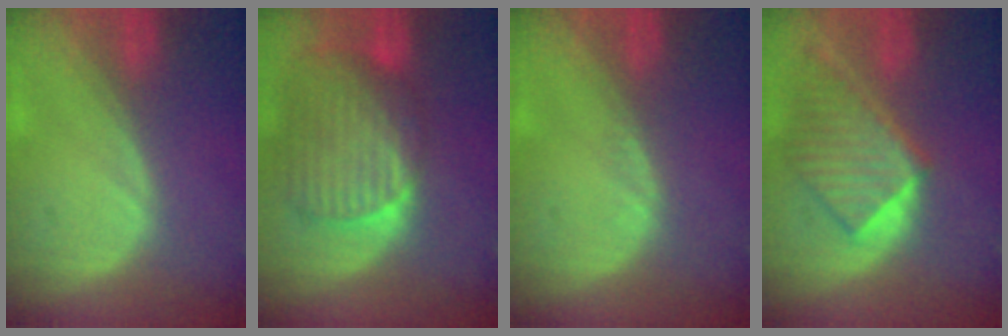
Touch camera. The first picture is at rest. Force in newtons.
{"total": 10.5, "press": 8.9, "slide": 5.5}
{"total": 0.7, "press": 0.6, "slide": 0.4}
{"total": 7.8, "press": 7.6, "slide": 1.8}